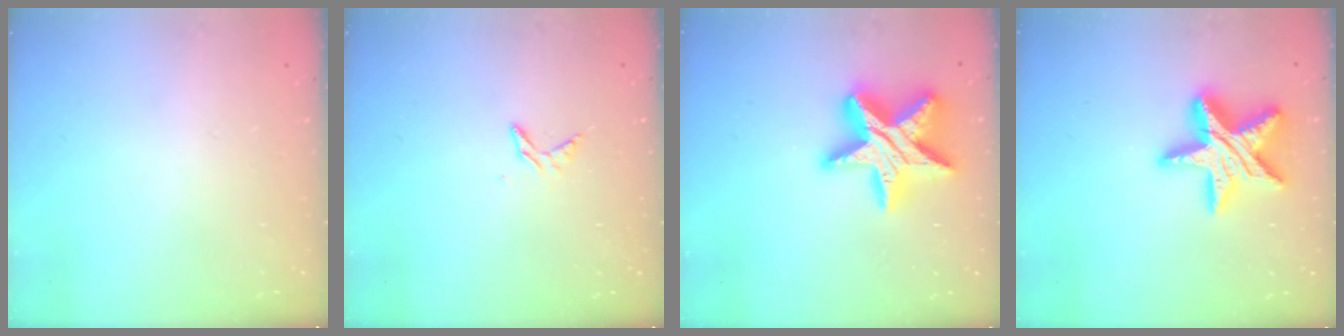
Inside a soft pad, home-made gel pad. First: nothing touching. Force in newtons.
{"total": 5.0, "press": 5.0, "slide": 0.5}
{"total": 20.3, "press": 20.2, "slide": 1.8}
{"total": 19.2, "press": 19.2, "slide": 1.4}